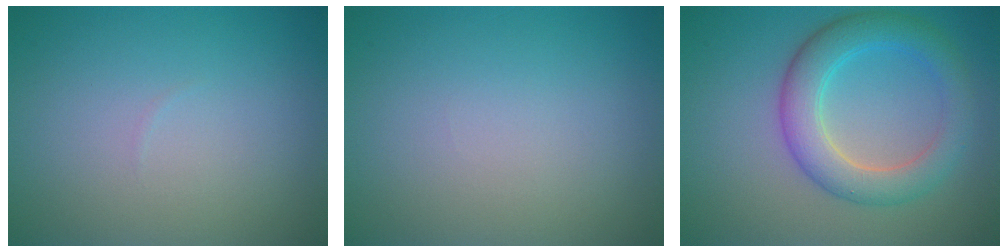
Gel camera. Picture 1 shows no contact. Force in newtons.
{"total": 0.0}
{"total": 5.2, "press": 5.2, "slide": 0.1}